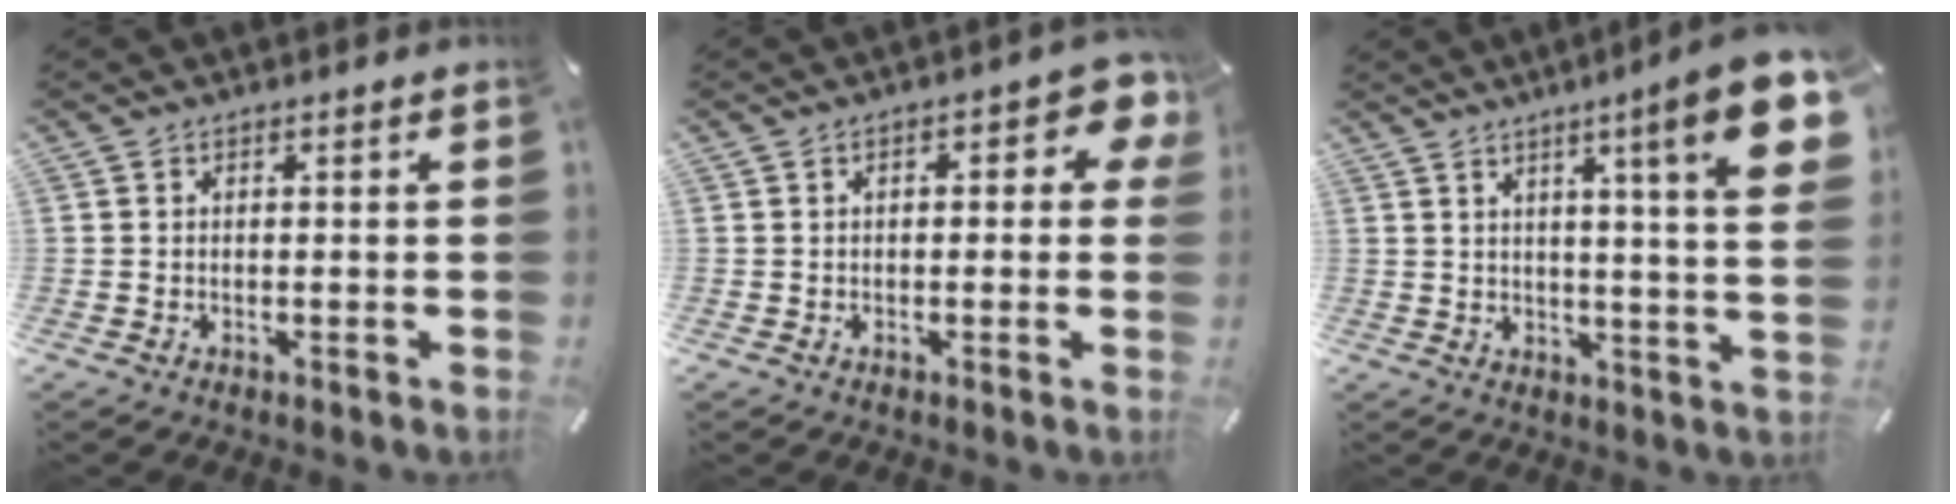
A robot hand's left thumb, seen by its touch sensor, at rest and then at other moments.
{"total": 6.7, "force": [1.6, 3.2, 5.7], "torque": [-0.076, 0.001, 0.022]}
{"total": 14.8, "force": [6.6, 1.0, 13.2], "torque": [-0.199, -0.032, 0.093]}